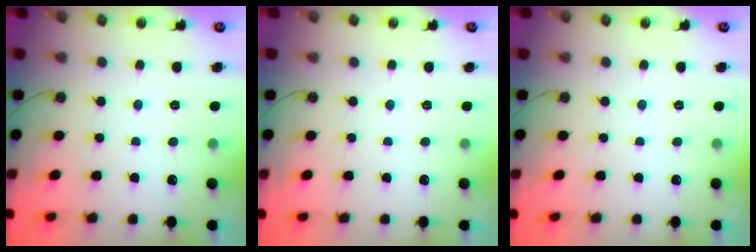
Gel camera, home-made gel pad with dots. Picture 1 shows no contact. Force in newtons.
{"total": 0.0}
{"total": 0.0}